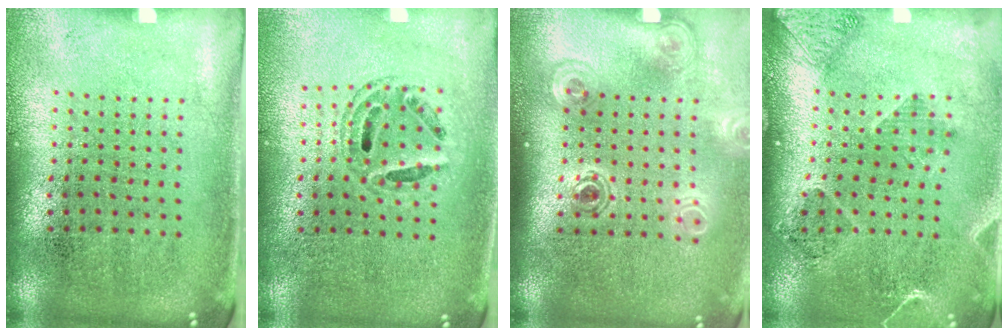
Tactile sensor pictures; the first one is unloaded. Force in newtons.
{"total": 0.8, "press": 0.7, "slide": 0.2}
{"total": 1.8, "press": 1.2, "slide": 1.3}
{"total": 1.5, "press": 1.4, "slide": 0.5}